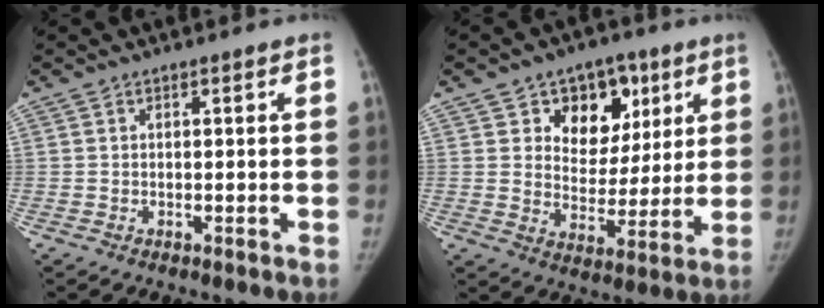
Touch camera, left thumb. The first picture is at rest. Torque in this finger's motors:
{"motor_torque": [0.48, 0.55, 0.14, 0.35, 0.02]}